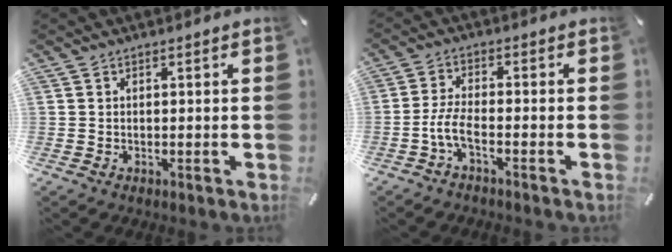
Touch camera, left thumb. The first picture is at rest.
{"total": 5.3, "force": [-2.6, 1.6, 4.3], "torque": [-0.101, -0.004, -0.052]}